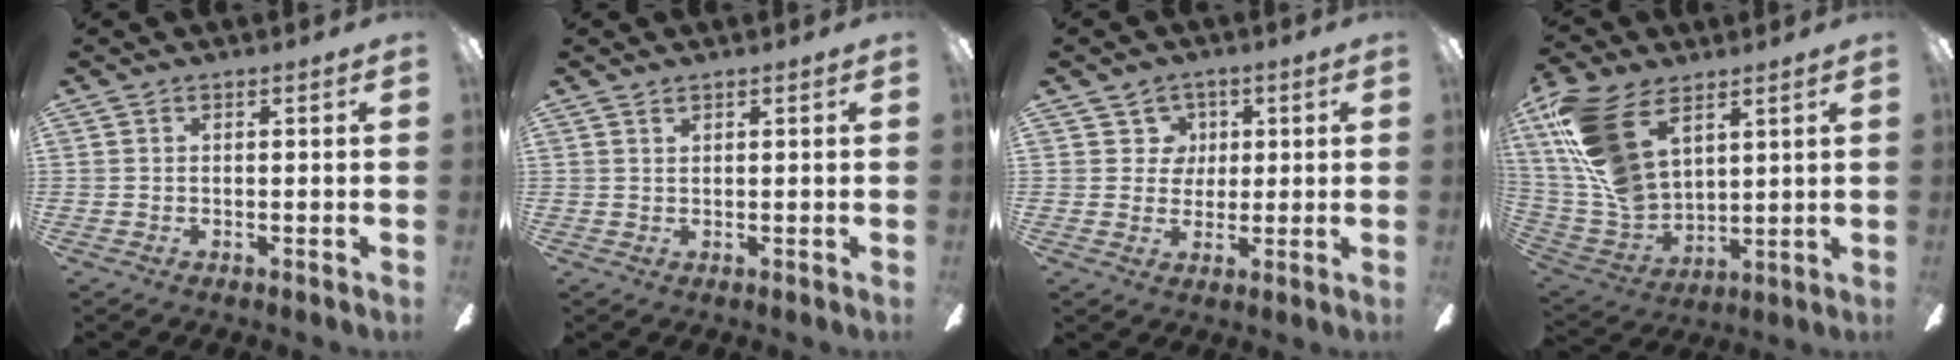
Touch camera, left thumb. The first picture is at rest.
{"total": 0.7, "force": [0.6, 0.2, 0.2], "torque": [-0.005, 0.001, 0.012]}
{"total": 5.1, "force": [1.9, 4.7, 0.6], "torque": [-0.010, 0.004, 0.031]}
{"total": 19.2, "force": [9.5, 10.7, 12.8], "torque": [-0.309, -0.037, 0.174]}